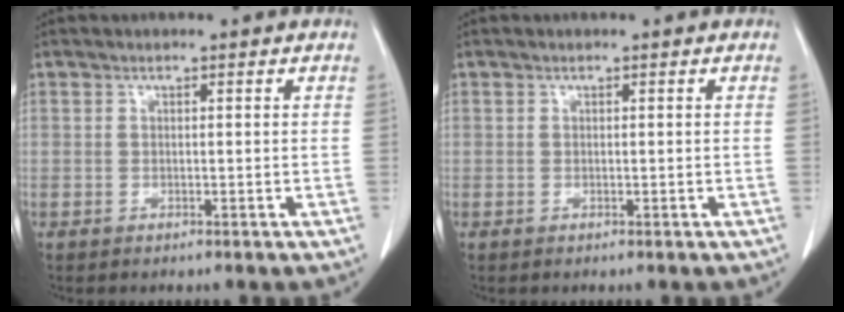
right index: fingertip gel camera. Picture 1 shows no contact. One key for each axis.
{"total": 0.0}